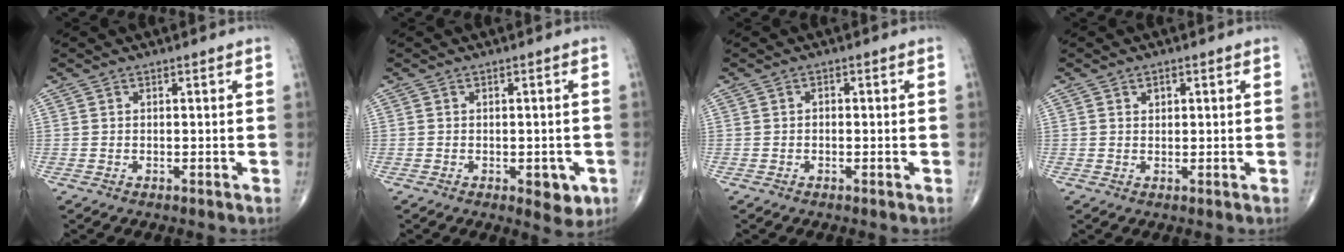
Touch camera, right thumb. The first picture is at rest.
{"total": 4.6, "force": [-1.6, 2.3, 3.7], "torque": [-0.027, -0.003, -0.016]}
{"total": 0.8, "force": [-0.2, 0.5, 0.6], "torque": [-0.005, 0.003, -0.006]}
{"total": 1.5, "force": [0.7, 1.0, 0.9], "torque": [-0.008, -0.002, 0.010]}